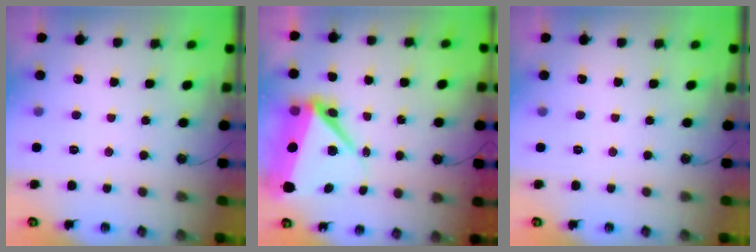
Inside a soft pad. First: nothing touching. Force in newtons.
{"total": 10.6, "press": 10.5, "slide": 1.7}
{"total": 0.0}